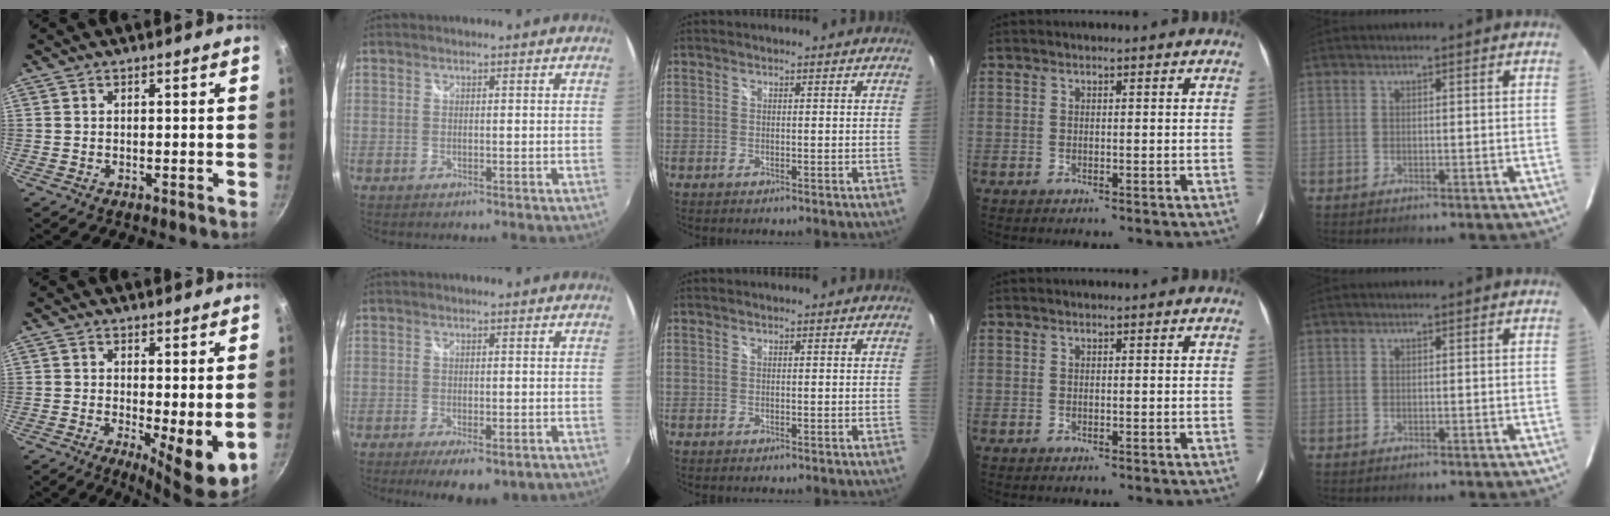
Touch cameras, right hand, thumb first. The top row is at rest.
{"thumb": {"total": 7.2, "force": [0.2, 2.2, 6.8], "torque": [-0.090, -0.019, 0.008]}, "index": {"total": 9.0, "force": [-6.1, 3.0, 5.9], "torque": [-0.120, -0.031, -0.084]}}